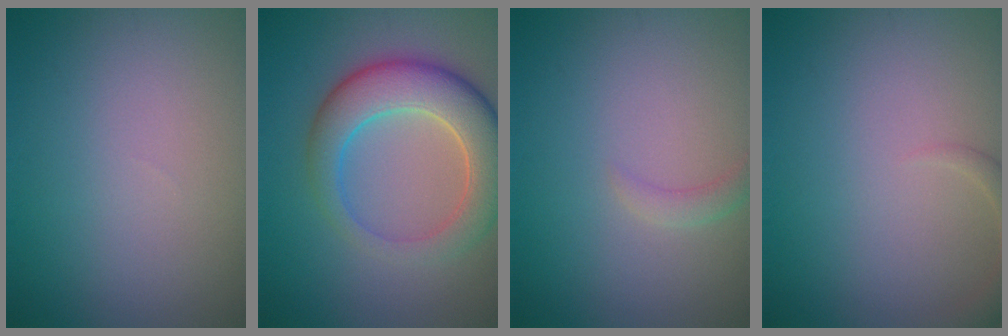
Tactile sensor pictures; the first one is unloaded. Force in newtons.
{"total": 7.0, "press": 6.9, "slide": 0.7}
{"total": 1.1, "press": 1.1, "slide": 0.2}
{"total": 1.5, "press": 1.5, "slide": 0.1}